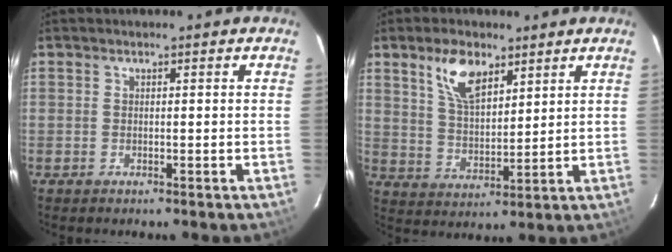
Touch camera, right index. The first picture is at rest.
{"total": 9.0, "force": [5.4, 4.2, 5.9], "torque": [-0.109, 0.012, 0.107]}